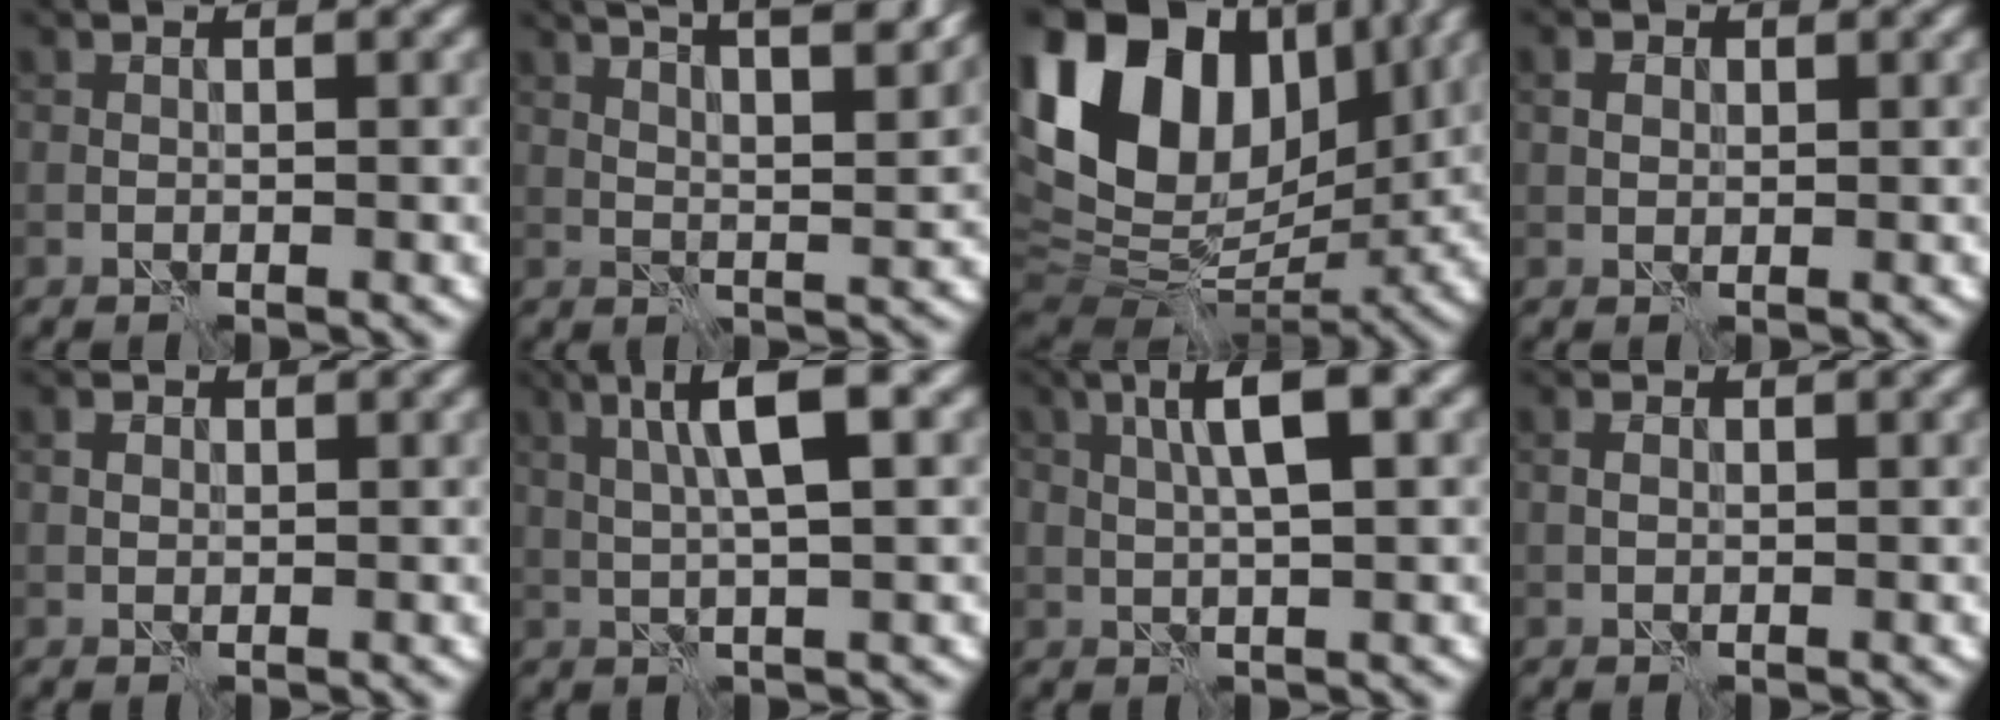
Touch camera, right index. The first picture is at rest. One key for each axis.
{"total": 11.2, "fx": 7.6, "fy": 3.6, "fz": 7.3, "tx": -0.071, "ty": 0.036, "tz": 0.072}
{"total": 17.8, "fx": 5.3, "fy": 12.2, "fz": 11.8, "tx": -0.221, "ty": 0.026, "tz": 0.098}
{"total": 1.2, "fx": 0.2, "fy": 1.1, "fz": 0.6, "tx": -0.009, "ty": 0.002, "tz": 0.001}
{"total": 0.9, "fx": 0.1, "fy": 0.8, "fz": 0.4, "tx": -0.005, "ty": 0.001, "tz": 0.000}
{"total": 5.5, "fx": 1.6, "fy": 0.8, "fz": 5.2, "tx": -0.093, "ty": 0.013, "tz": 0.029}
{"total": 4.3, "fx": 1.3, "fy": 1.0, "fz": 4.0, "tx": -0.073, "ty": 0.011, "tz": 0.021}
{"total": 0.8, "fx": -0.1, "fy": 0.6, "fz": 0.5, "tx": -0.010, "ty": 0.000, "tz": -0.002}